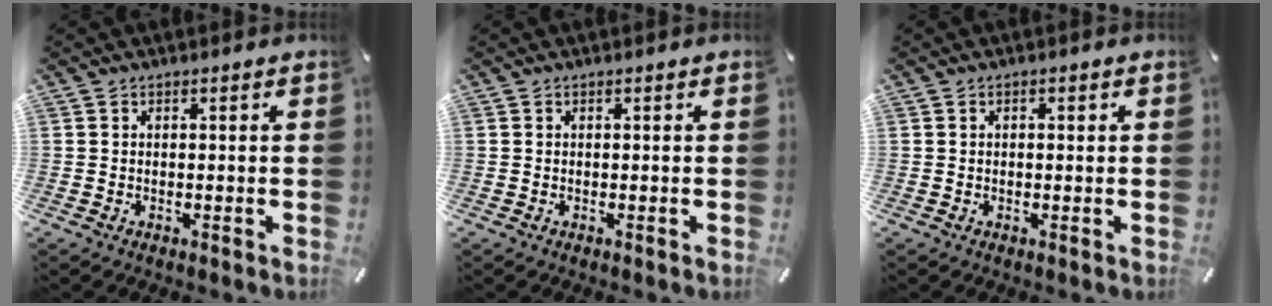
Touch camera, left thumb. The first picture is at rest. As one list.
[{"total": 0.0}, {"total": 0.8, "force": [0.1, 0.5, 0.6], "torque": [-0.012, 0.003, 0.000]}]